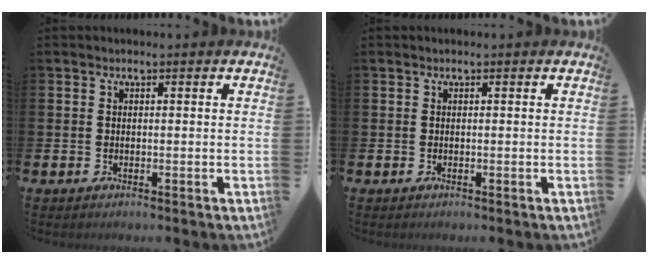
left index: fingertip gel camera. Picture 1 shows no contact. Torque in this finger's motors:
{"motor_torque": [0.00, 0.00, 0.00, 0.00]}